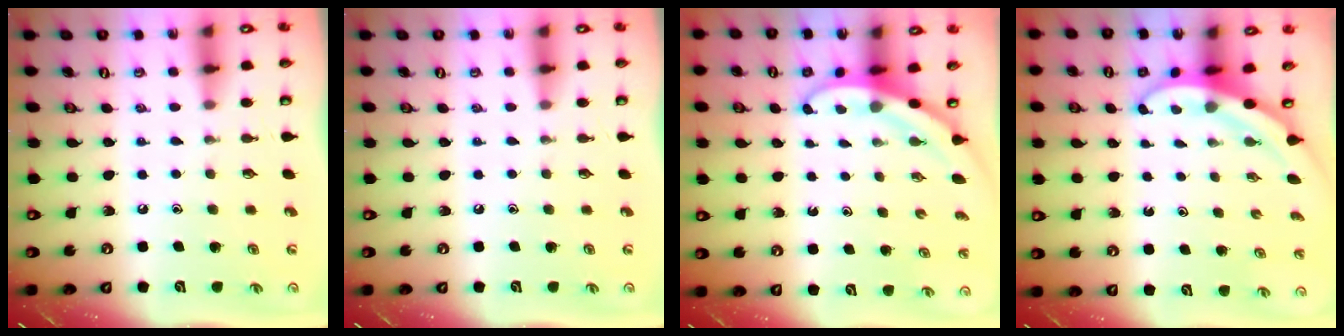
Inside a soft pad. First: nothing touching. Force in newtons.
{"total": 0.0}
{"total": 3.1, "press": 3.1, "slide": 0.2}
{"total": 3.3, "press": 3.3, "slide": 0.1}